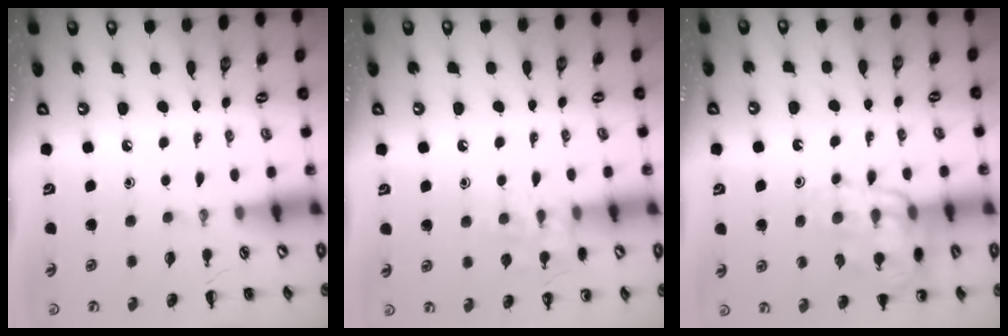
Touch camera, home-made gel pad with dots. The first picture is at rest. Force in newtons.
{"total": 9.2, "press": 9.1, "slide": 1.2}
{"total": 14.9, "press": 14.7, "slide": 2.5}